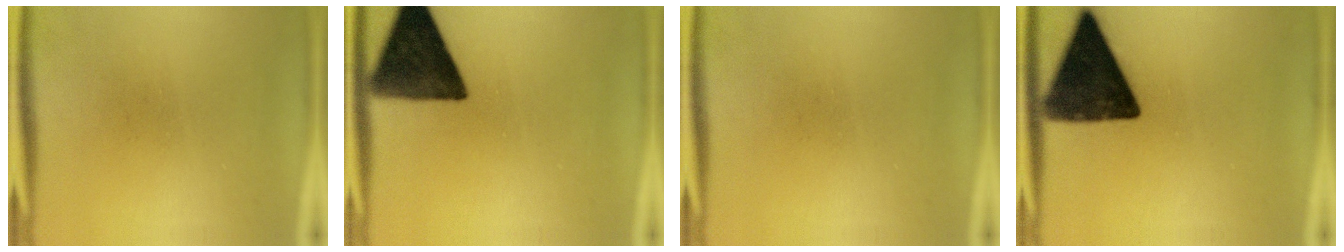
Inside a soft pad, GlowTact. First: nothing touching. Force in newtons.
{"total": 14.7}
{"total": 0.0}
{"total": 15.9}